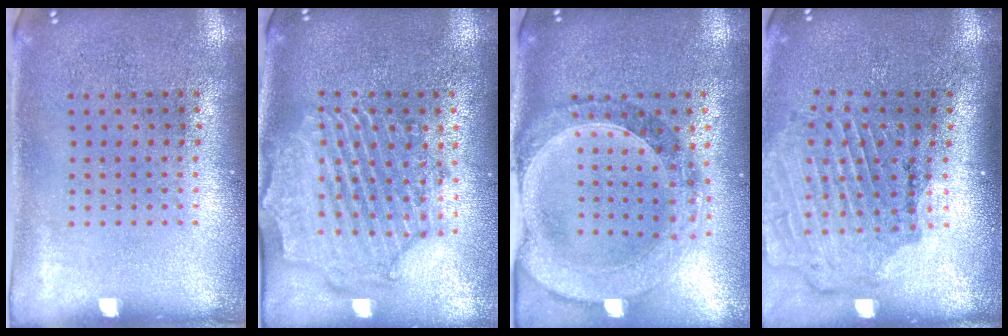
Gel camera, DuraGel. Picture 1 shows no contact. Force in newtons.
{"total": 2.4, "press": 2.2, "slide": 0.8}
{"total": 1.5, "press": 1.5, "slide": 0.3}
{"total": 1.7, "press": 1.7, "slide": 0.3}